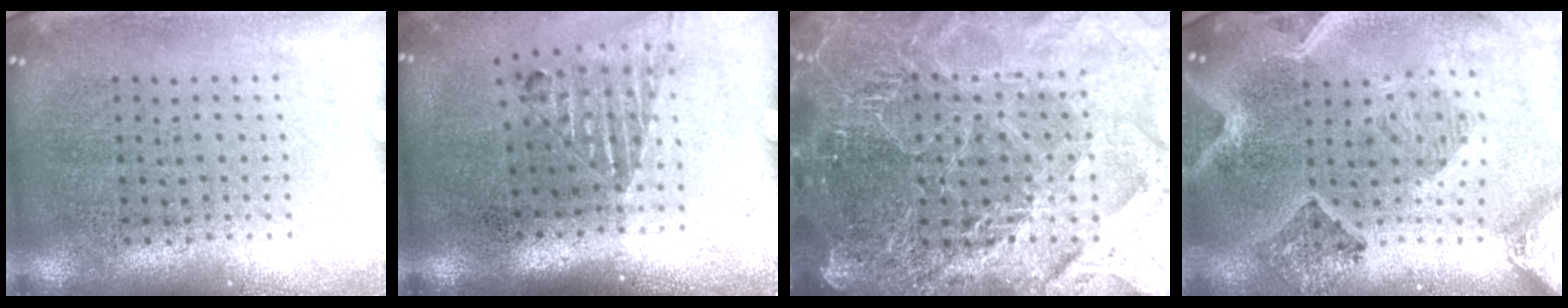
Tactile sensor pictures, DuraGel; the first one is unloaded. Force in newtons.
{"total": 1.2, "press": 1.0, "slide": 0.6}
{"total": 5.8, "press": 5.0, "slide": 2.9}
{"total": 2.3, "press": 2.1, "slide": 1.0}